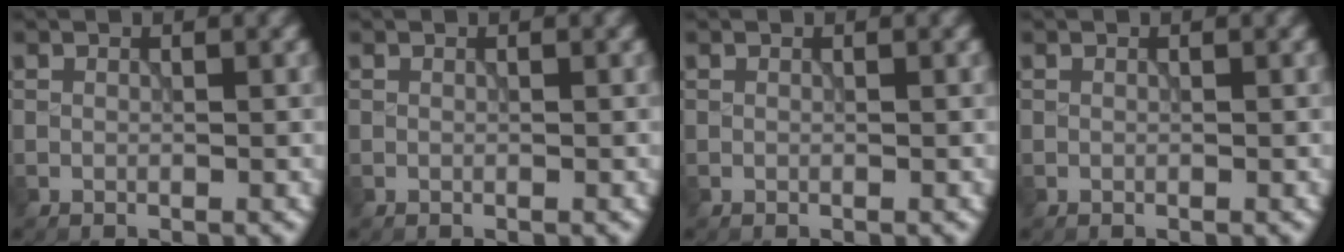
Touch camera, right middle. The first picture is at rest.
{"total": 0.0}
{"total": 0.0}
{"total": 0.0}